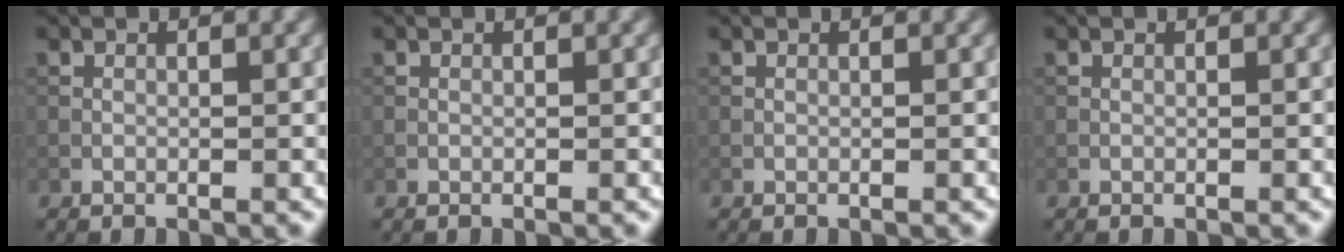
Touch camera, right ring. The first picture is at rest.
{"total": 0.0}
{"total": 0.0}
{"total": 0.0}